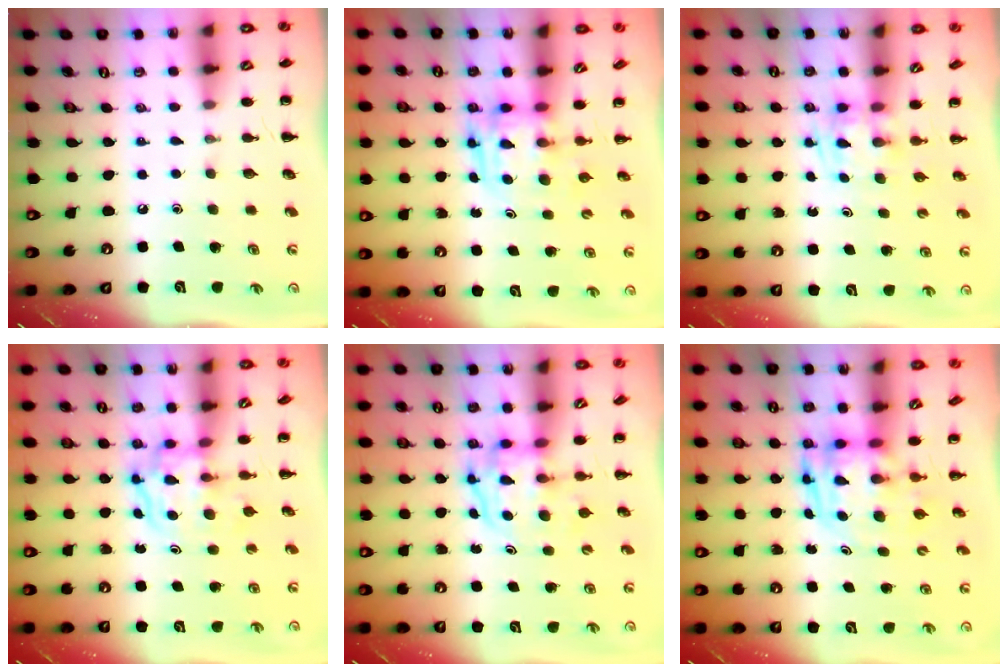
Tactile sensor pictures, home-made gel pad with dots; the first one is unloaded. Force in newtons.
{"total": 3.6, "press": 3.5, "slide": 0.6}
{"total": 1.2, "press": 1.0, "slide": 0.7}
{"total": 3.6, "press": 3.6, "slide": 0.4}
{"total": 3.7, "press": 3.7, "slide": 0.6}
{"total": 3.3, "press": 3.2, "slide": 0.7}